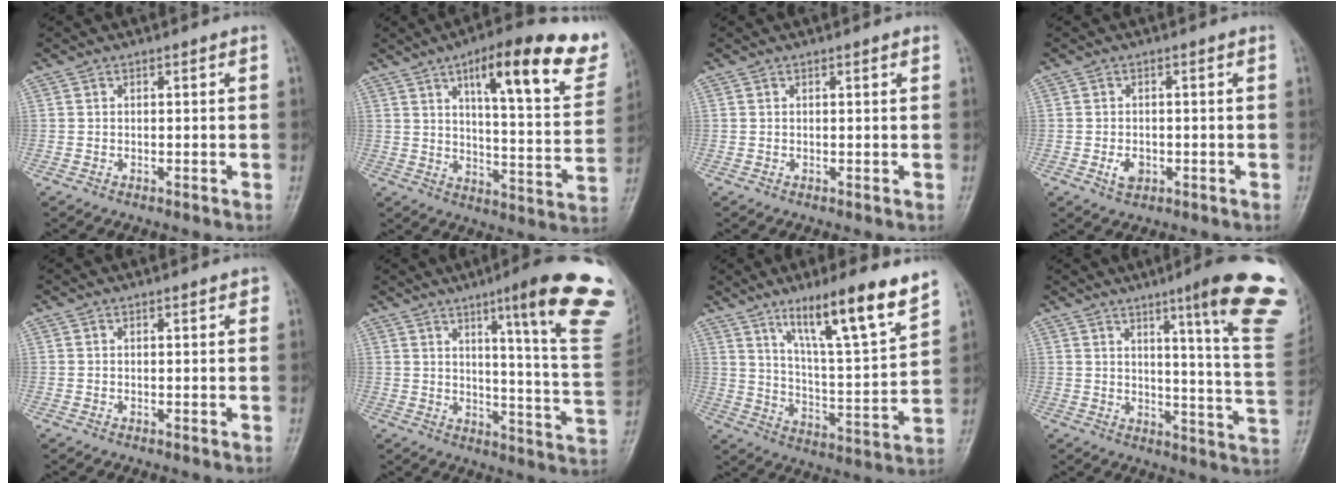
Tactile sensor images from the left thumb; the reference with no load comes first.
{"total": 22.3, "force": [12.9, 6.3, 17.1], "torque": [-0.195, -0.045, 0.178]}
{"total": 0.7, "force": [0.4, 0.1, 0.5], "torque": [-0.008, 0.000, 0.004]}
{"total": 2.7, "force": [-0.8, 1.9, 1.8], "torque": [-0.028, 0.000, -0.011]}
{"total": 1.2, "force": [0.7, 0.4, 0.9], "torque": [-0.009, 0.000, 0.006]}
{"total": 22.9, "force": [12.3, 2.5, 19.1], "torque": [-0.219, -0.056, 0.157]}
{"total": 16.6, "force": [11.2, 2.1, 12.0], "torque": [-0.180, -0.063, 0.190]}
{"total": 20.7, "force": [11.2, 1.9, 17.3], "torque": [-0.200, -0.057, 0.138]}